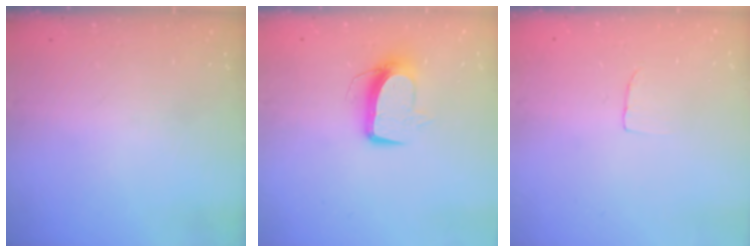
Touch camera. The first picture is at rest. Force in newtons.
{"total": 10.0, "press": 10.0, "slide": 0.3}
{"total": 2.7, "press": 2.7, "slide": 0.2}